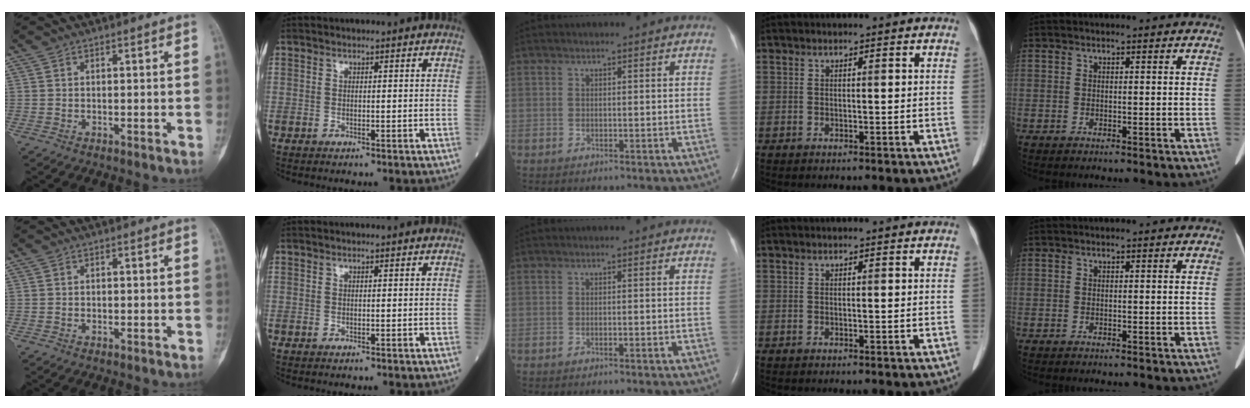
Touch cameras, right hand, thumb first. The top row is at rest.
{"thumb": {"total": 0.7, "force": [-0.1, 0.5, 0.4], "torque": [-0.007, 0.004, -0.002]}, "middle": {"total": 0.6, "force": [-0.3, 0.0, 0.5], "torque": [-0.013, 0.000, -0.001]}}